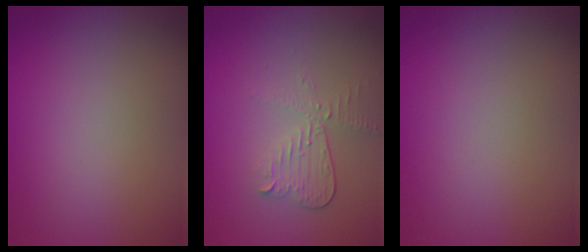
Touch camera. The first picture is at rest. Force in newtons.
{"total": 3.0, "press": 2.6, "slide": 1.4}
{"total": 0.0}